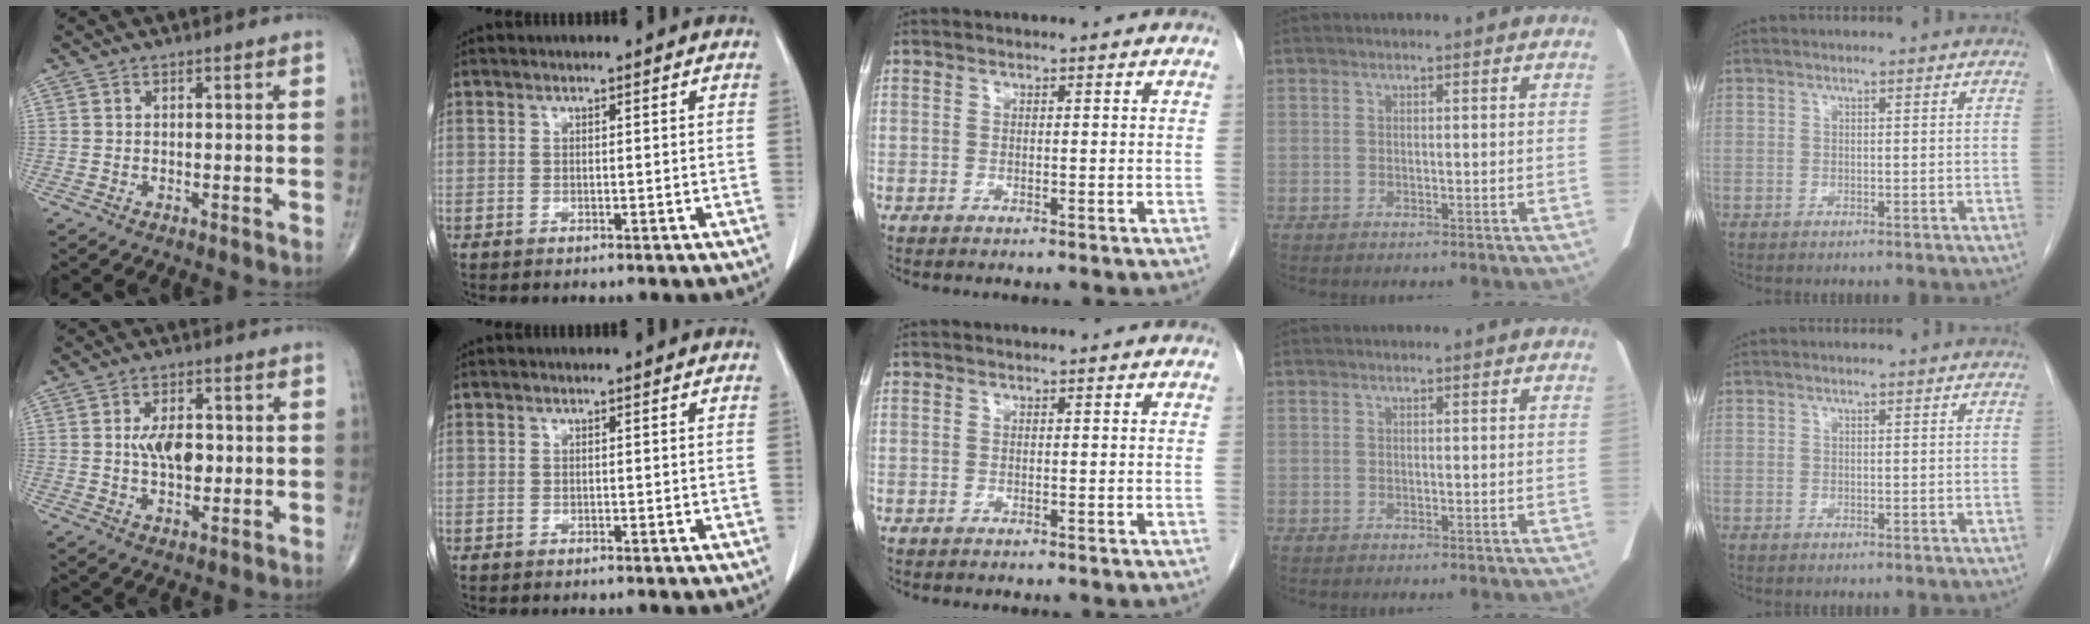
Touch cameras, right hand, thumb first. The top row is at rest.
{"thumb": {"total": 7.2, "force": [0.3, 4.1, 5.9], "torque": [-0.082, 0.001, 0.005]}}